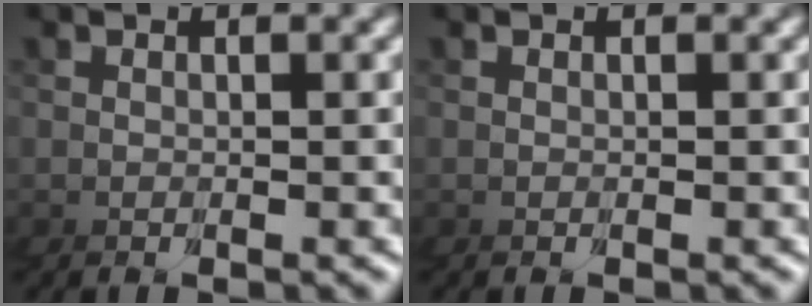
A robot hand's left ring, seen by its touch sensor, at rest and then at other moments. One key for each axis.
{"total": 0.0}